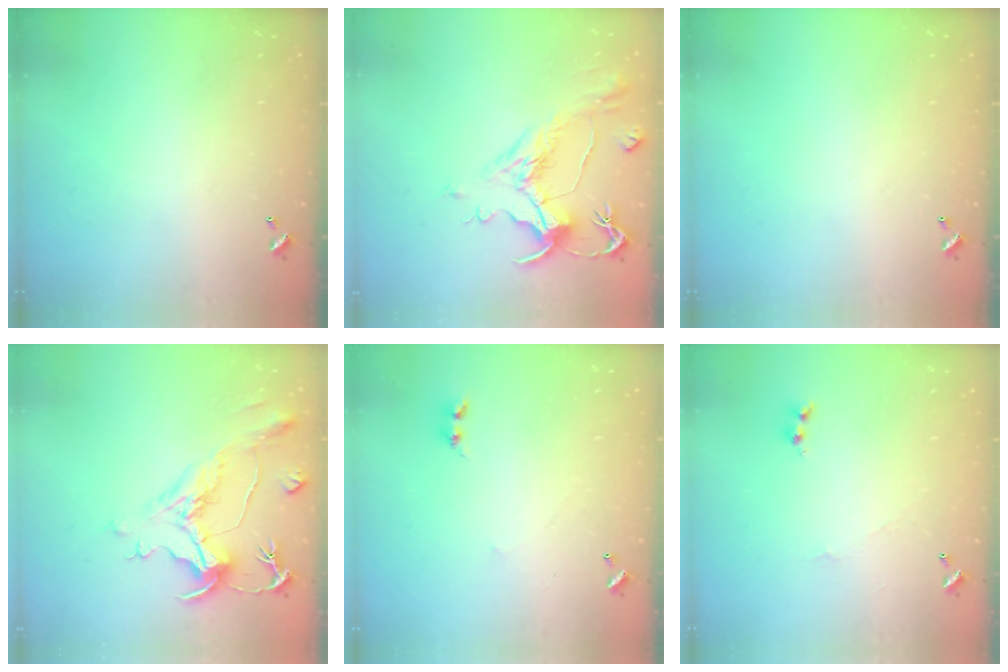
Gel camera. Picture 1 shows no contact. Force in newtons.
{"total": 1.5, "press": 0.5, "slide": 1.4}
{"total": 0.0}
{"total": 1.6, "press": 0.0, "slide": 1.6}
{"total": 2.8, "press": 2.7, "slide": 0.4}
{"total": 1.6, "press": 1.5, "slide": 0.4}